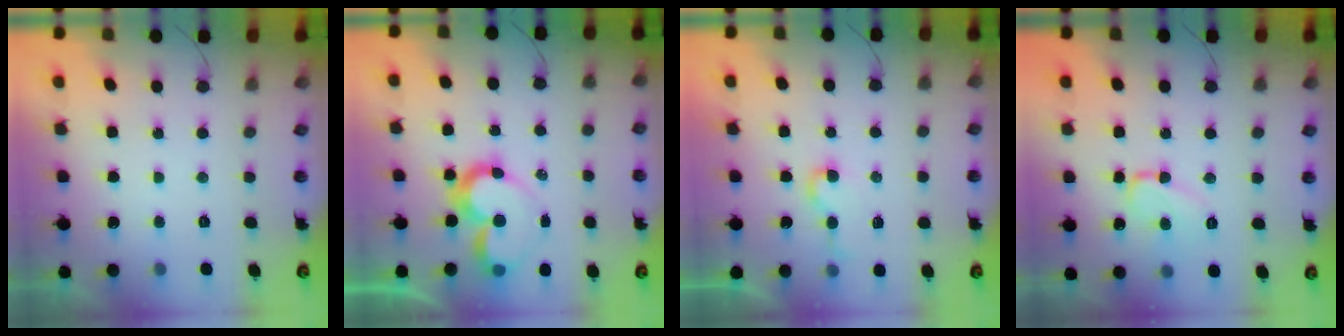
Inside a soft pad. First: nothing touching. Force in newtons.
{"total": 10.9, "press": 10.9, "slide": 1.0}
{"total": 4.0, "press": 4.0, "slide": 0.5}
{"total": 9.1, "press": 9.0, "slide": 1.1}